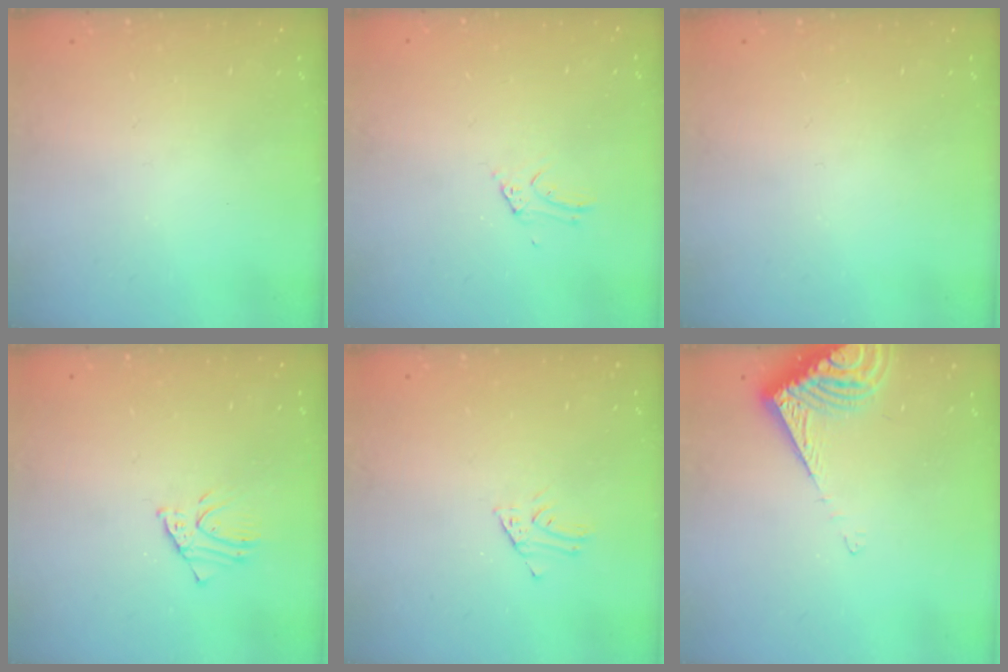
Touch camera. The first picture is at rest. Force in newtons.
{"total": 2.9, "press": 2.9, "slide": 0.3}
{"total": 0.0}
{"total": 1.5, "press": 1.5, "slide": 0.1}
{"total": 1.7, "press": 1.7, "slide": 0.2}
{"total": 7.9, "press": 7.9, "slide": 1.0}